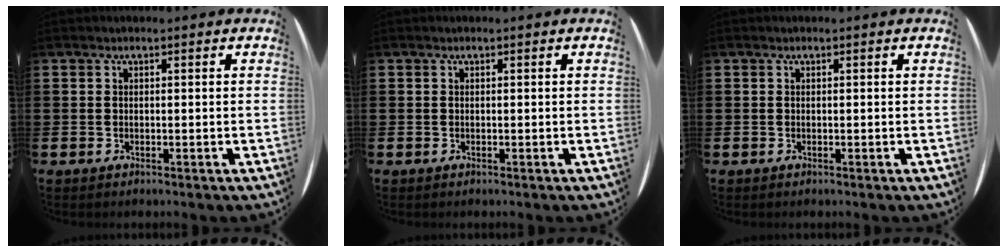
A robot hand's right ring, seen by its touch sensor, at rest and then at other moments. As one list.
[{"total": 0.0}, {"total": 0.0}]